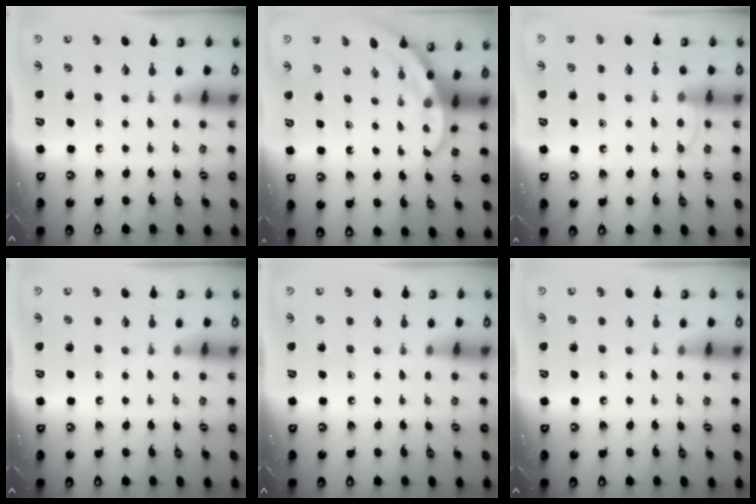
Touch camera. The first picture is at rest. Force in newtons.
{"total": 3.5, "press": 3.5, "slide": 0.2}
{"total": 6.7, "press": 6.7, "slide": 0.6}
{"total": 0.0}
{"total": 0.0}
{"total": 0.0}